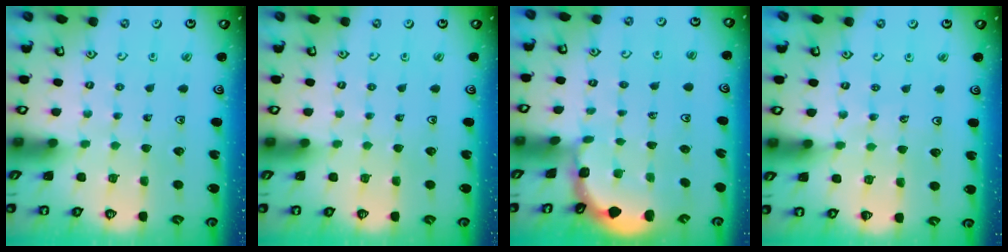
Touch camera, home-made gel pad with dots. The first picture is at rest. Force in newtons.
{"total": 0.0}
{"total": 1.2, "press": 1.2, "slide": 0.3}
{"total": 6.9, "press": 6.7, "slide": 1.3}